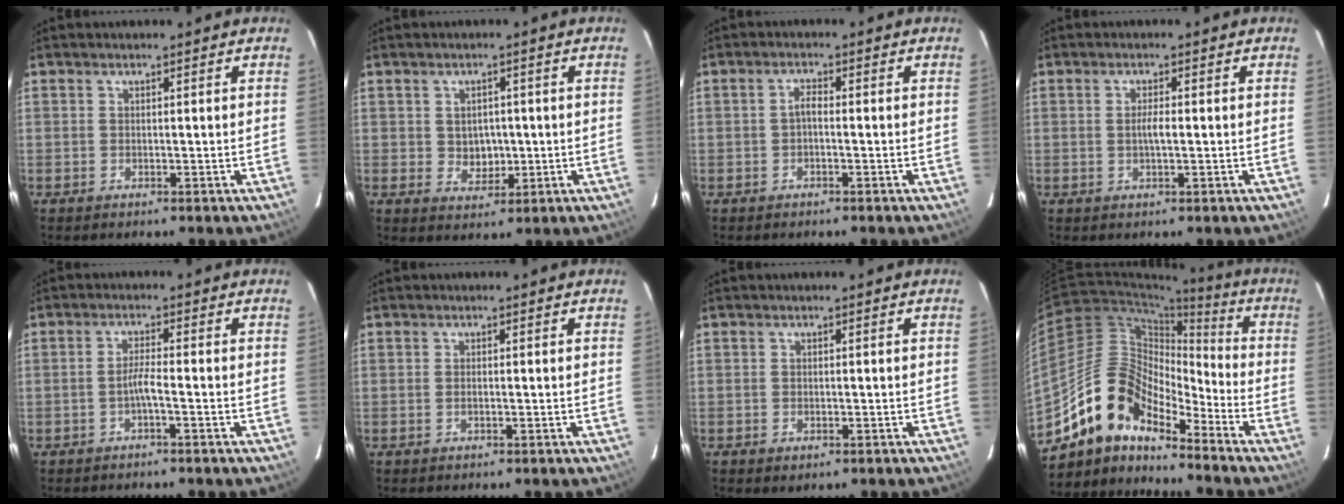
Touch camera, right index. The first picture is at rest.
{"total": 4.2, "force": [-0.1, 3.7, 2.1], "torque": [-0.035, 0.004, 0.006]}
{"total": 1.3, "force": [-0.6, 0.5, 1.1], "torque": [-0.022, 0.006, -0.013]}
{"total": 1.9, "force": [0.0, 0.3, 1.9], "torque": [-0.036, 0.000, -0.002]}
{"total": 2.3, "force": [-1.3, -0.2, 1.8], "torque": [-0.038, 0.003, -0.025]}
{"total": 0.7, "force": [-0.2, 0.3, 0.6], "torque": [-0.013, 0.001, -0.005]}
{"total": 1.7, "force": [-0.9, 1.2, 0.9], "torque": [-0.016, -0.005, -0.014]}
{"total": 13.3, "force": [-11.0, 5.2, 5.3], "torque": [-0.089, 0.024, -0.218]}